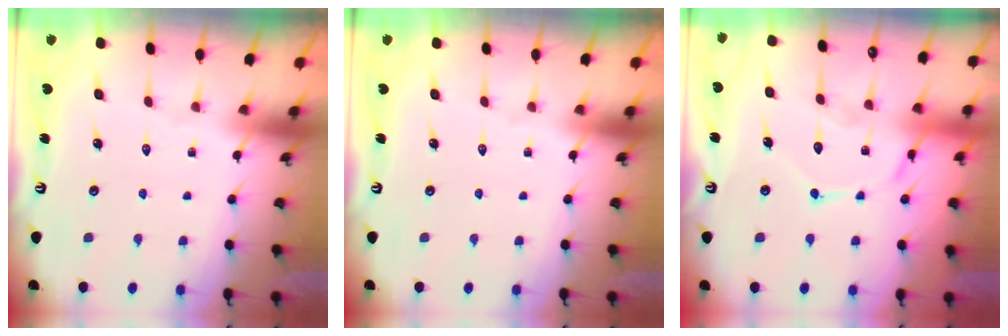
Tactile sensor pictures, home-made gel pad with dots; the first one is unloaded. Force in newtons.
{"total": 0.0}
{"total": 13.4, "press": 13.4, "slide": 1.0}